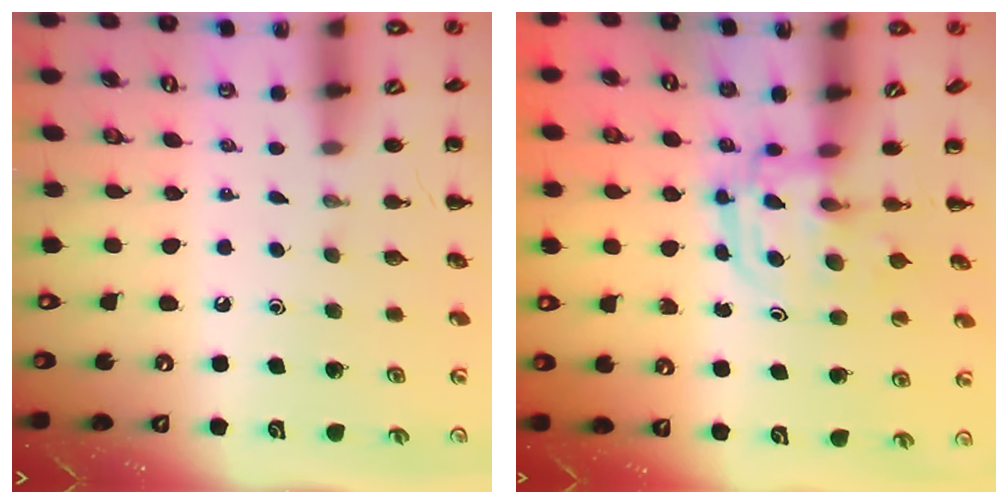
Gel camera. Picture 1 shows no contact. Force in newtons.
{"total": 2.7, "press": 2.7, "slide": 0.3}